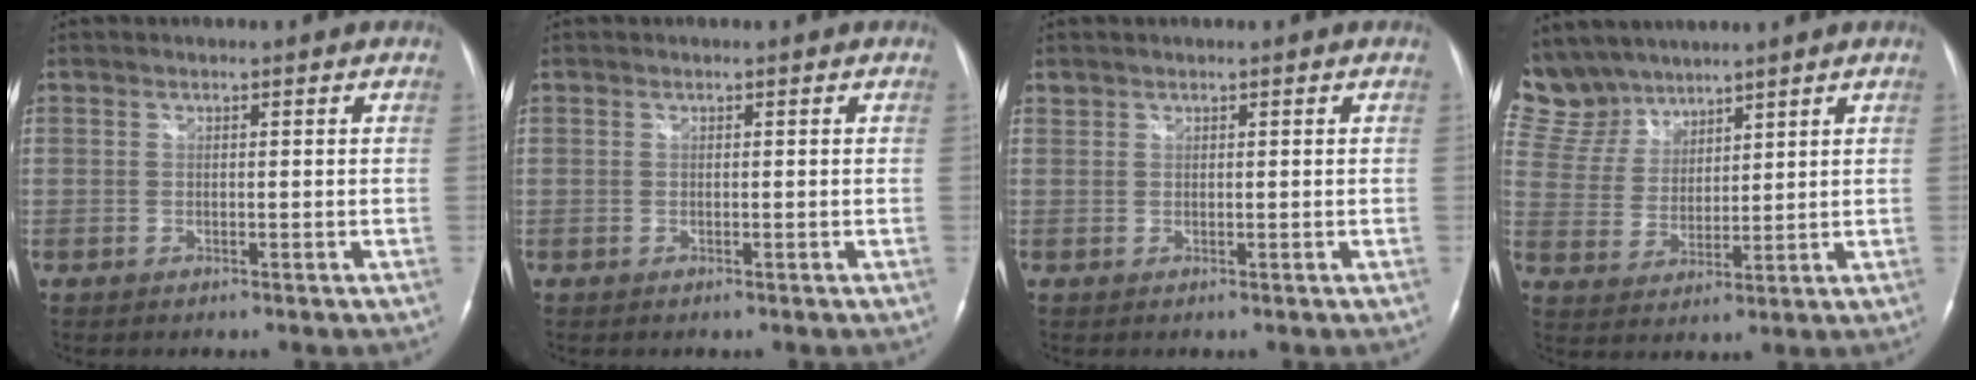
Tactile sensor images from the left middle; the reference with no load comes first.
{"total": 0.0}
{"total": 0.5, "force": [0.5, 0.2, -0.1], "torque": [-0.002, 0.006, 0.010]}
{"total": 10.2, "force": [9.1, 4.5, 0.6], "torque": [-0.025, 0.015, 0.199]}